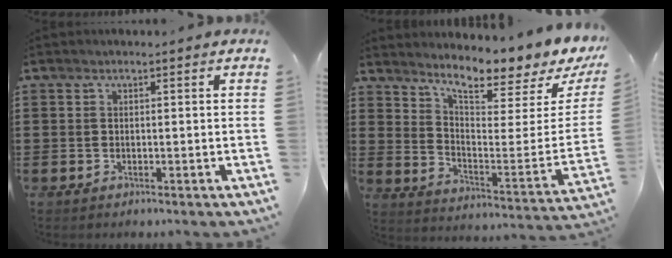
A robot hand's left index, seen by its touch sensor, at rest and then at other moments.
{"total": 7.4, "force": [6.7, 0.6, 3.2], "torque": [-0.069, -0.065, 0.108]}